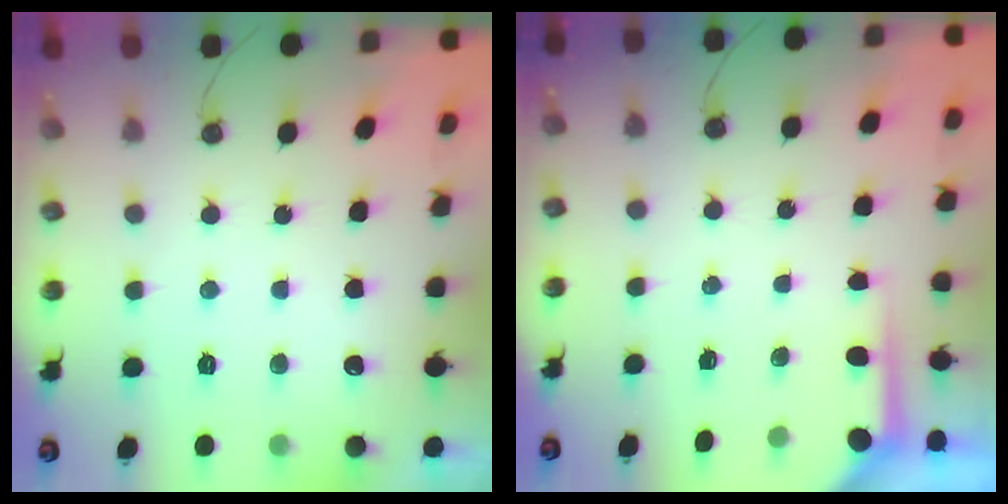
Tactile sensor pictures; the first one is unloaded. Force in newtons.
{"total": 3.7, "press": 3.7, "slide": 0.4}